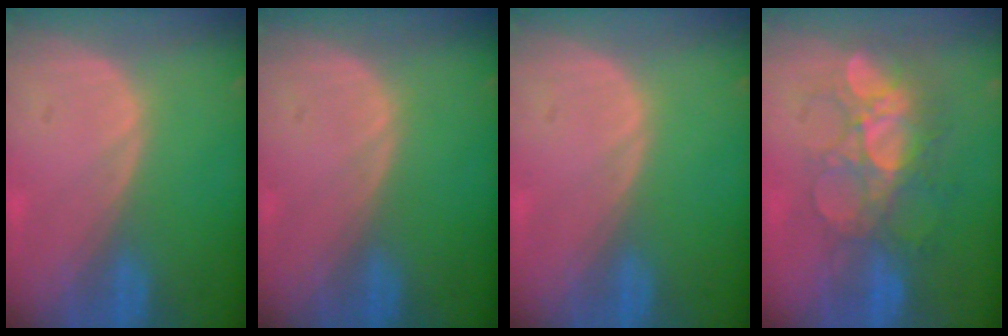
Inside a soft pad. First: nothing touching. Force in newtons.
{"total": 0.0}
{"total": 0.0}
{"total": 9.1, "press": 8.6, "slide": 3.1}